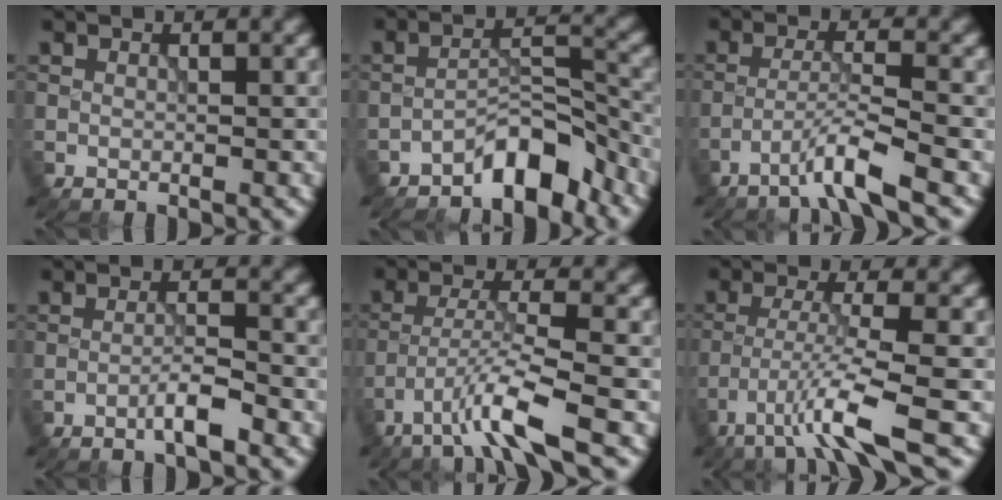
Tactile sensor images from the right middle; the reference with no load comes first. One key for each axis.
{"total": 4.7, "fx": -3.7, "fy": 1.3, "fz": 2.5, "tx": -0.028, "ty": 0.018, "tz": -0.067}
{"total": 3.8, "fx": -2.5, "fy": -0.2, "fz": 2.8, "tx": -0.046, "ty": 0.012, "tz": -0.061}
{"total": 2.4, "fx": -1.4, "fy": 0.1, "fz": 1.9, "tx": -0.032, "ty": 0.009, "tz": -0.030}
{"total": 5.0, "fx": -3.1, "fy": 0.2, "fz": 4.0, "tx": -0.073, "ty": 0.005, "tz": -0.070}
{"total": 5.2, "fx": -3.0, "fy": 0.1, "fz": 4.3, "tx": -0.082, "ty": -0.001, "tz": -0.066}